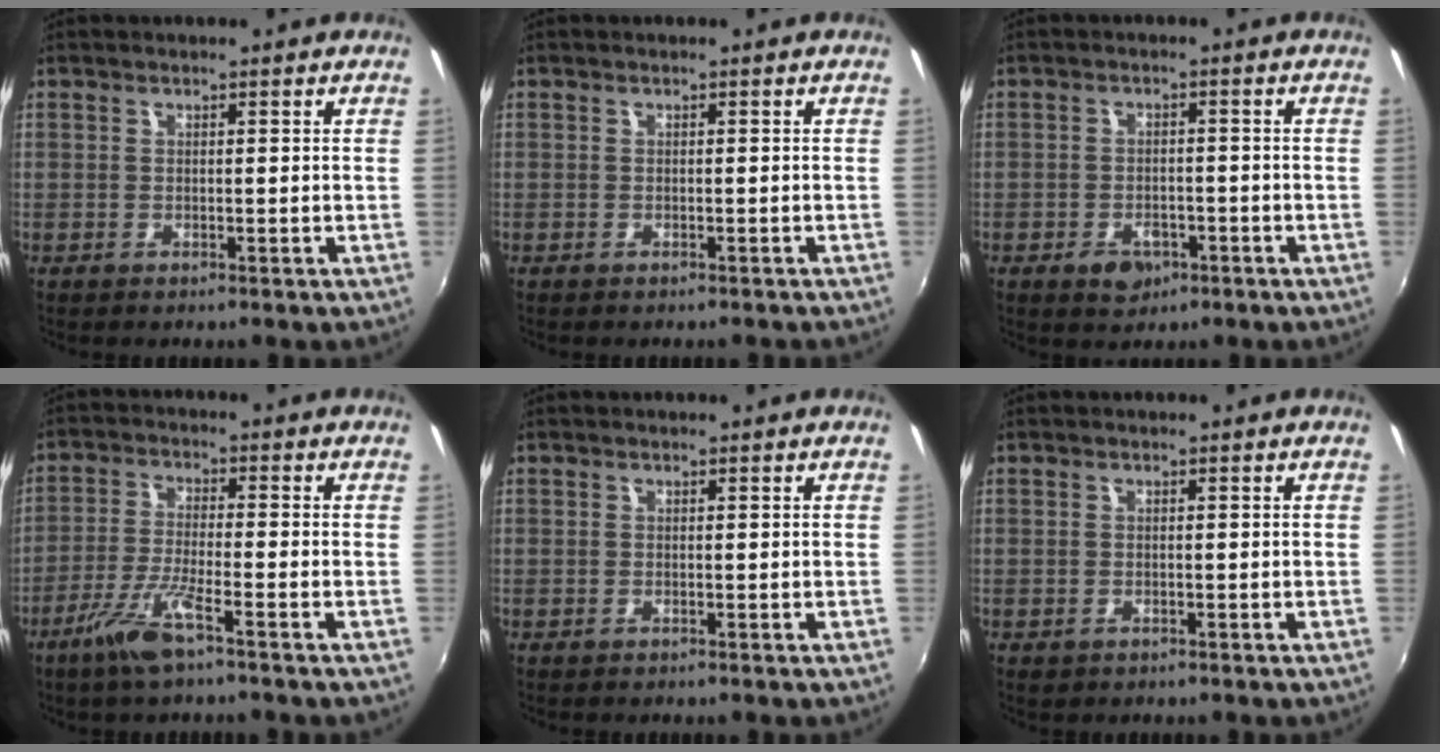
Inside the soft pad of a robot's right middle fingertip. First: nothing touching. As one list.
[{"total": 0.8, "force": [-0.7, 0.3, 0.3], "torque": [-0.007, -0.002, -0.009]}, {"total": 4.4, "force": [-2.4, 3.0, 2.1], "torque": [-0.048, 0.001, -0.029]}, {"total": 7.4, "force": [-4.8, 0.5, 5.7], "torque": [-0.126, -0.009, -0.093]}, {"total": 0.0}, {"total": 0.9, "force": [-0.4, 0.8, 0.3], "torque": [-0.006, -0.004, -0.006]}]